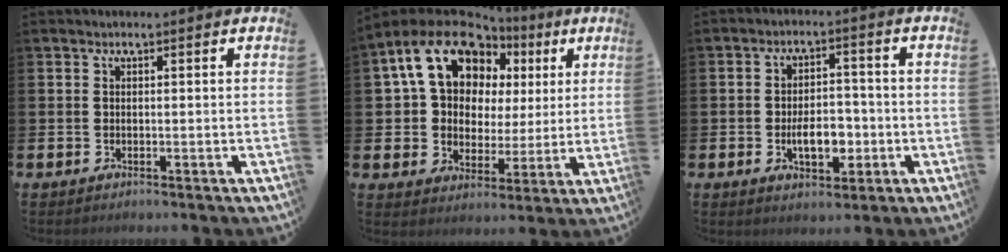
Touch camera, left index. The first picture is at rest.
{"total": 12.9, "force": [7.4, 9.1, 5.5], "torque": [-0.135, -0.039, 0.135]}
{"total": 5.6, "force": [-1.4, 3.3, 4.3], "torque": [-0.053, 0.002, -0.032]}